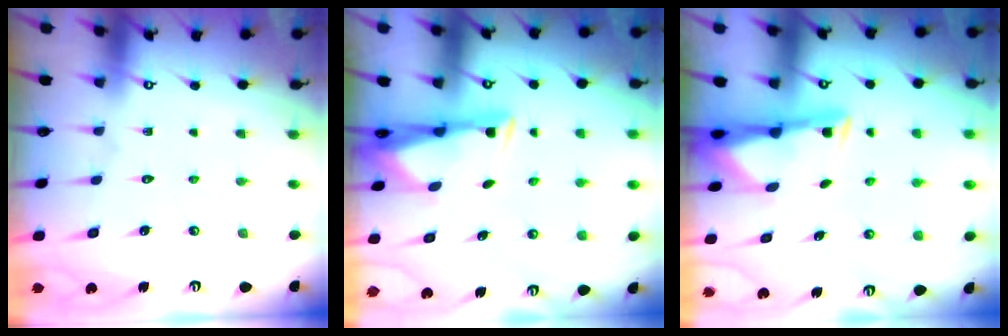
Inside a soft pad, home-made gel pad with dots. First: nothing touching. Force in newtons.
{"total": 2.9, "press": 2.7, "slide": 0.9}
{"total": 3.0, "press": 3.0, "slide": 0.5}